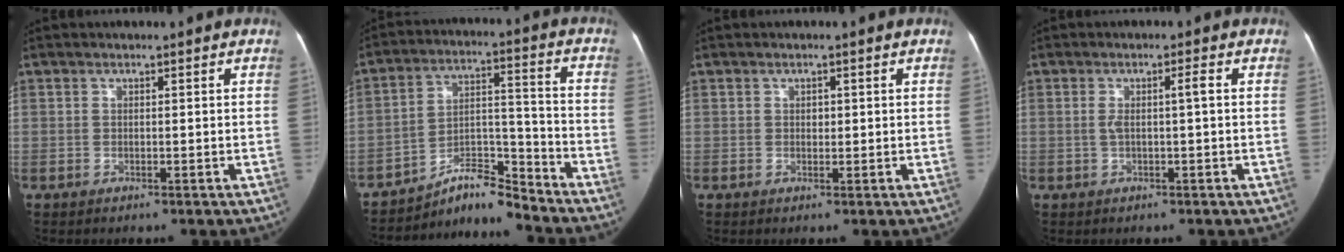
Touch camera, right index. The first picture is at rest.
{"total": 8.6, "force": [-8.4, 0.8, 1.7], "torque": [-0.028, 0.047, -0.144]}
{"total": 1.3, "force": [0.1, 1.0, 0.9], "torque": [-0.015, 0.005, 0.003]}
{"total": 2.9, "force": [0.1, 0.3, 2.9], "torque": [-0.055, 0.012, 0.004]}